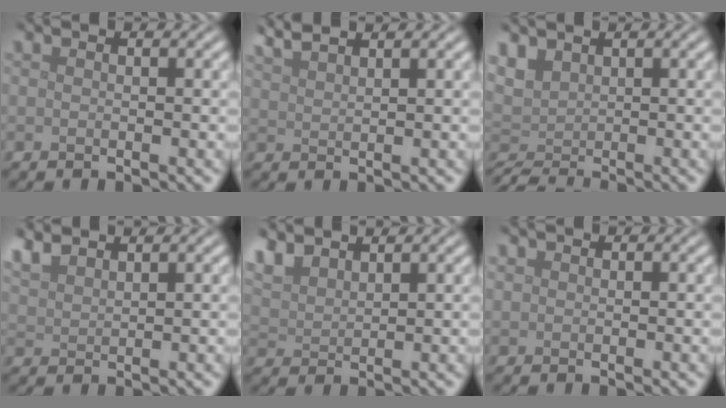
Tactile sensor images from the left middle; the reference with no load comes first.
{"total": 2.5, "force": [2.3, 0.4, 1.0], "torque": [-0.009, 0.008, 0.044]}
{"total": 2.1, "force": [0.2, 1.8, 1.1], "torque": [-0.035, -0.009, 0.001]}
{"total": 2.9, "force": [2.6, 0.8, 1.1], "torque": [-0.028, 0.010, 0.054]}
{"total": 4.1, "force": [3.3, 1.7, 1.8], "torque": [-0.050, 0.012, 0.068]}
{"total": 0.6, "force": [0.3, 0.5, 0.1], "torque": [0.002, 0.000, 0.005]}